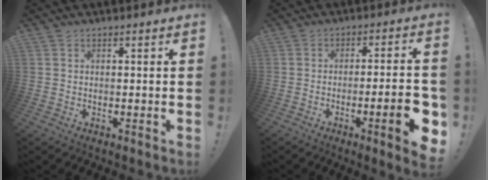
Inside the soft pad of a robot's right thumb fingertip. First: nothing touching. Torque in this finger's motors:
{"motor_torque": [0.05, 0.24, 0.17, -0.03, 0.07]}